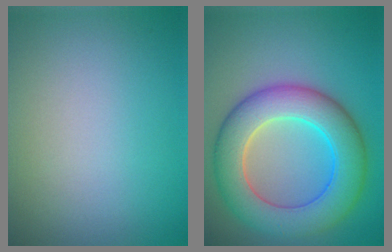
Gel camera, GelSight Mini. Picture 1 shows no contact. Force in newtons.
{"total": 8.9, "press": 8.9, "slide": 0.2}